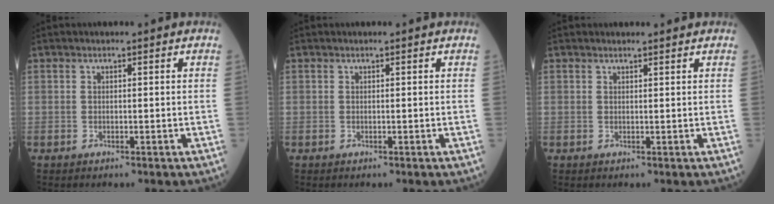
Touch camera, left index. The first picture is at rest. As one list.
[{"total": 0.0}, {"total": 1.6, "force": [1.6, 0.1, 0.3], "torque": [-0.009, 0.005, 0.022]}]